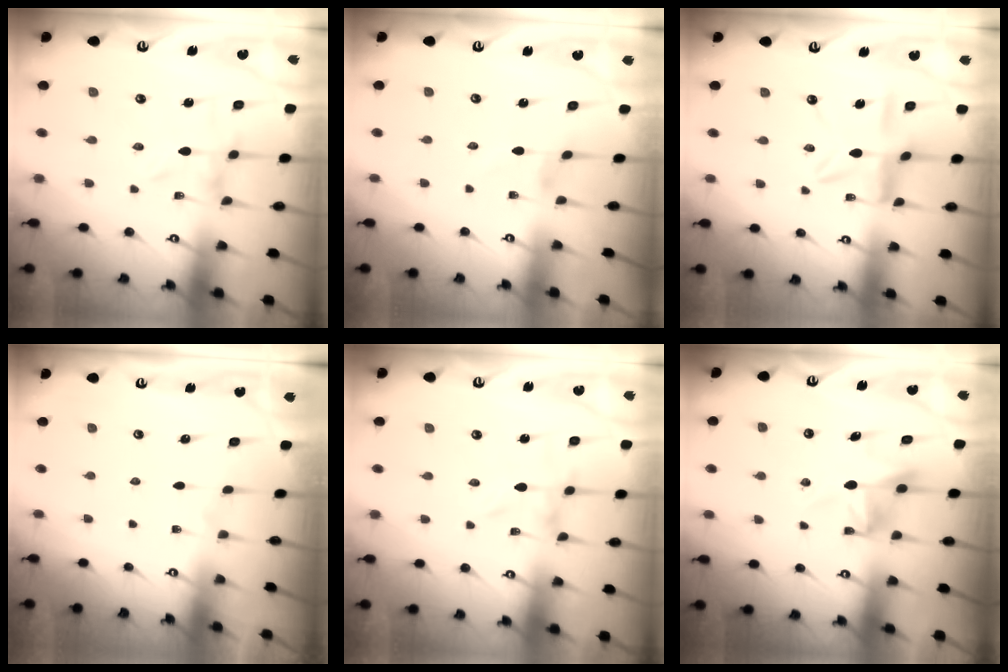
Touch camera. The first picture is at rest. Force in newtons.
{"total": 0.9, "press": 0.8, "slide": 0.2}
{"total": 11.0, "press": 10.9, "slide": 1.0}
{"total": 0.0}
{"total": 0.0}
{"total": 9.6, "press": 9.6, "slide": 0.4}